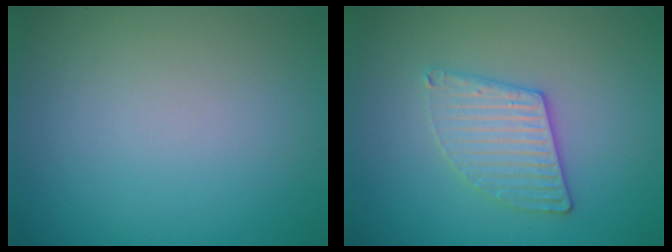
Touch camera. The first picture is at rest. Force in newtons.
{"total": 3.3, "press": 3.1, "slide": 1.0}